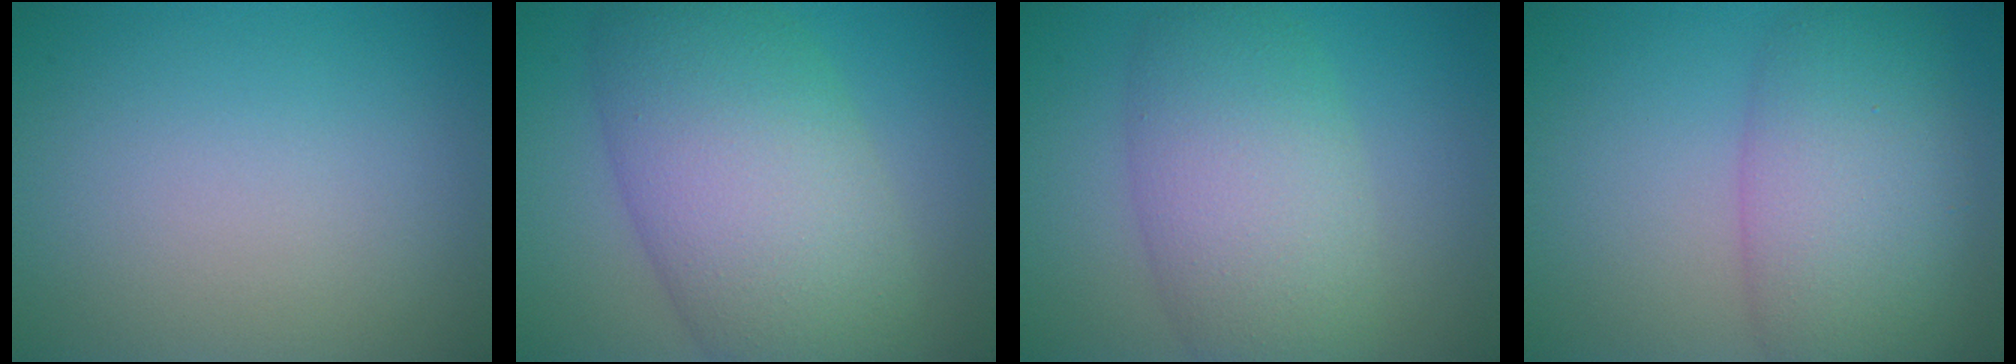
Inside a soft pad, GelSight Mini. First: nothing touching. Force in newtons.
{"total": 10.7, "press": 10.7, "slide": 0.5}
{"total": 7.3, "press": 7.3, "slide": 0.4}
{"total": 7.9, "press": 7.9, "slide": 0.4}